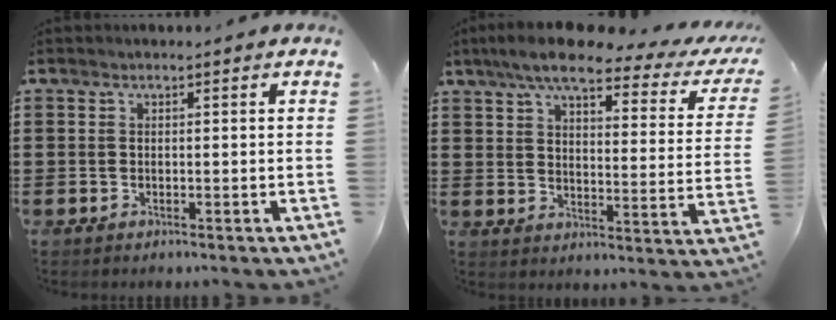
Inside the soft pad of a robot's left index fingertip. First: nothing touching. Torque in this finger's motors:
{"motor_torque": [1.11, -1.03, 0.49, 0.21]}